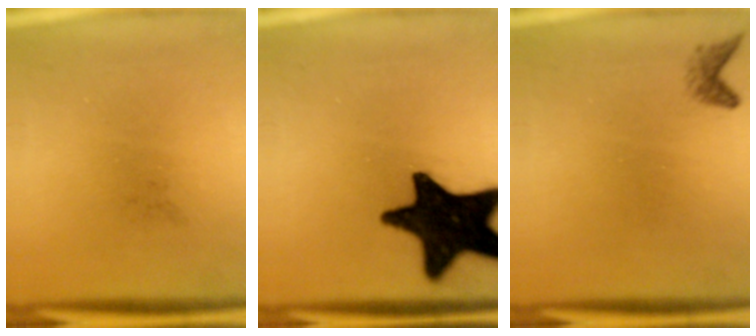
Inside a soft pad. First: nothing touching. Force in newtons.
{"total": 19.6}
{"total": 1.3}